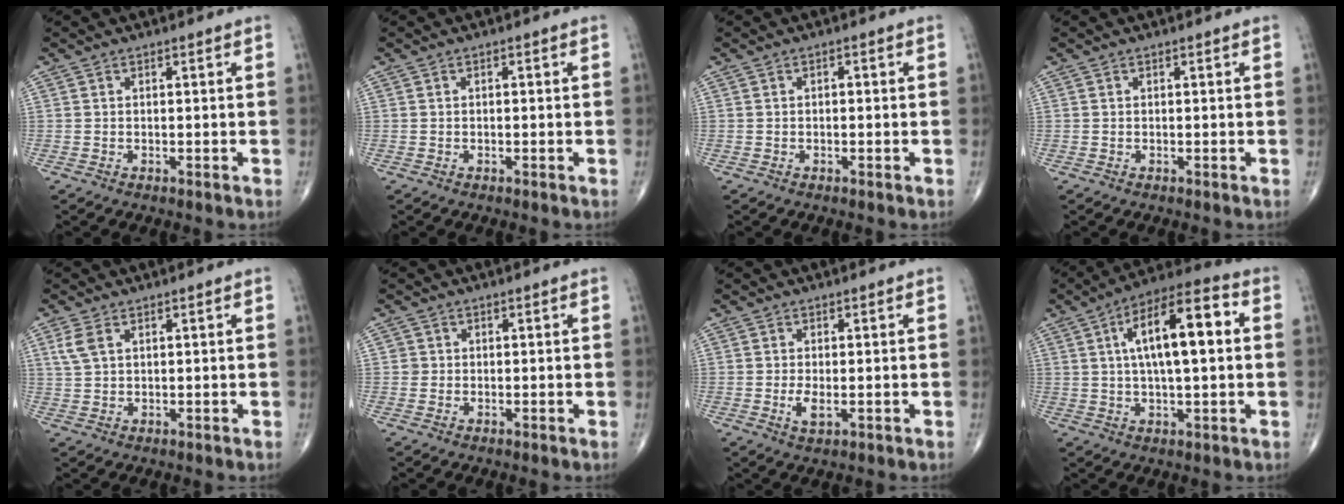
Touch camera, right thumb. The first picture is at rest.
{"total": 0.0}
{"total": 0.6, "force": [-0.1, 0.4, 0.5], "torque": [-0.003, 0.001, -0.004]}
{"total": 0.0}
{"total": 3.5, "force": [1.5, 2.0, 2.4], "torque": [-0.056, 0.005, 0.038]}
{"total": 1.2, "force": [0.0, 1.2, 0.0], "torque": [0.009, 0.004, -0.002]}
{"total": 2.8, "force": [-0.5, 1.2, 2.5], "torque": [-0.054, -0.007, -0.008]}
{"total": 15.6, "force": [2.8, 5.5, 14.3], "torque": [-0.227, 0.025, 0.037]}